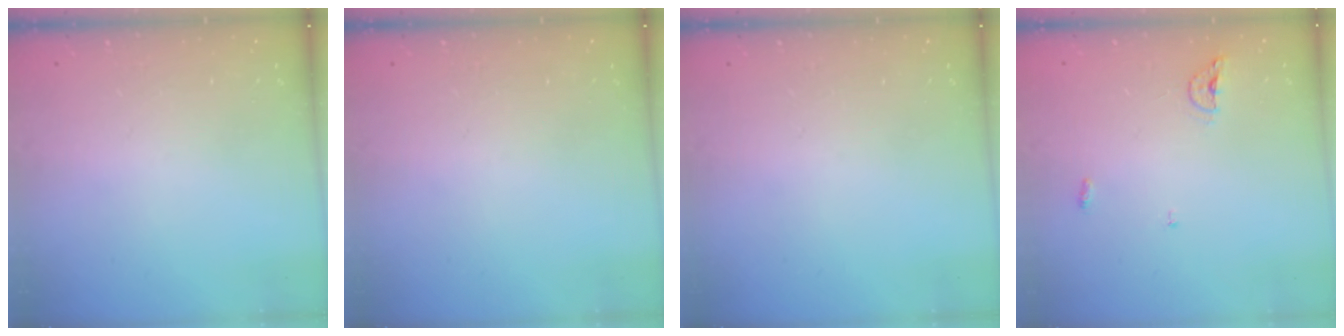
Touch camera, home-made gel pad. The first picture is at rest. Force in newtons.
{"total": 0.0}
{"total": 0.0}
{"total": 4.4, "press": 4.3, "slide": 1.0}